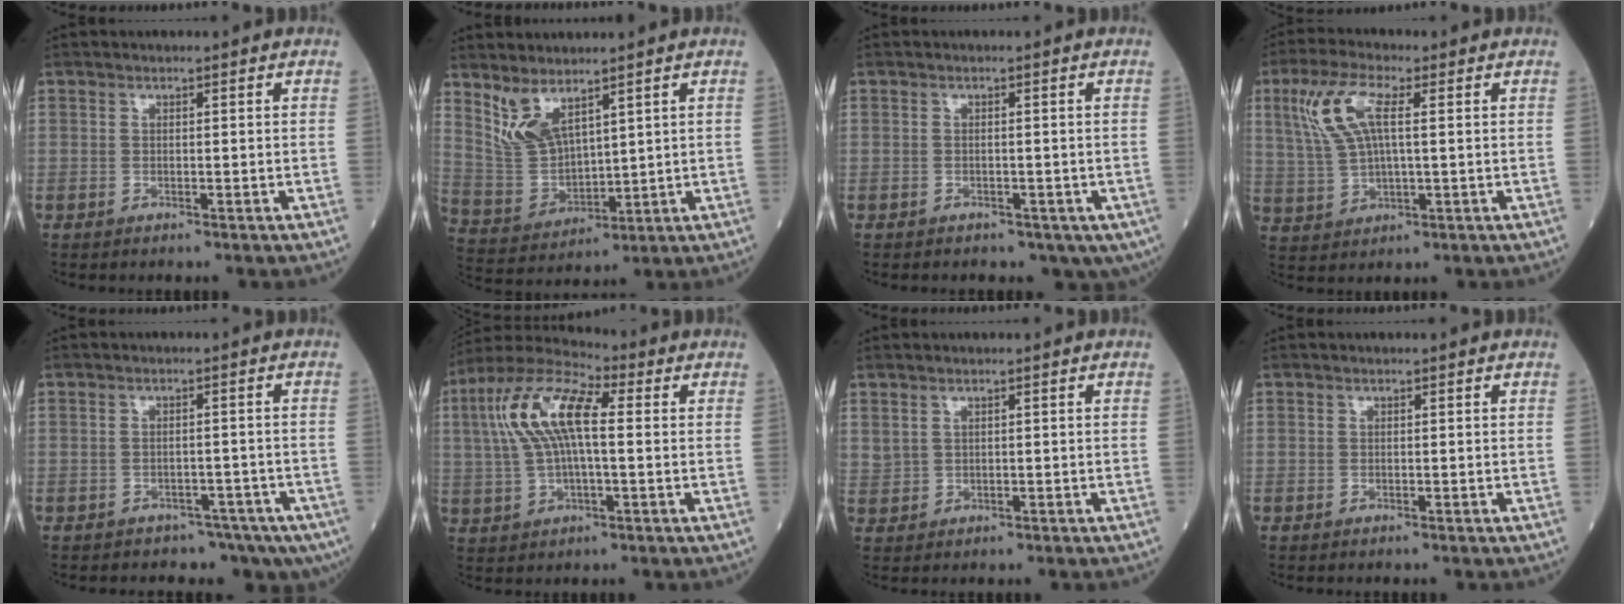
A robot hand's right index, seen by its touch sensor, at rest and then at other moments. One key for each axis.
{"total": 7.4, "fx": 5.2, "fy": 2.5, "fz": 4.6, "tx": -0.102, "ty": -0.007, "tz": 0.126}
{"total": 6.0, "fx": -3.6, "fy": 3.7, "fz": 3.2, "tx": -0.031, "ty": -0.002, "tz": -0.045}
{"total": 8.7, "fx": 2.7, "fy": 2.6, "fz": 7.8, "tx": -0.186, "ty": 0.017, "tz": 0.058}
{"total": 6.1, "fx": -4.5, "fy": 3.5, "fz": 2.0, "tx": -0.010, "ty": 0.013, "tz": -0.060}
{"total": 12.3, "fx": 2.1, "fy": 3.9, "fz": 11.5, "tx": -0.249, "ty": 0.032, "tz": 0.035}
{"total": 2.1, "fx": 1.6, "fy": 1.0, "fz": 1.0, "tx": -0.025, "ty": 0.003, "tz": 0.041}
{"total": 0.0}